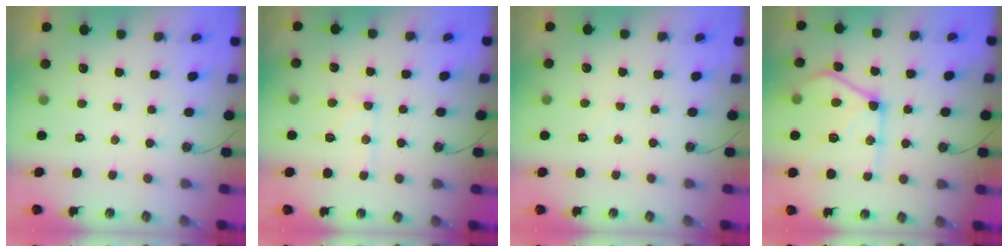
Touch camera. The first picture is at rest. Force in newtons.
{"total": 8.9, "press": 8.8, "slide": 0.7}
{"total": 3.0, "press": 2.9, "slide": 0.4}
{"total": 21.8, "press": 21.6, "slide": 2.2}